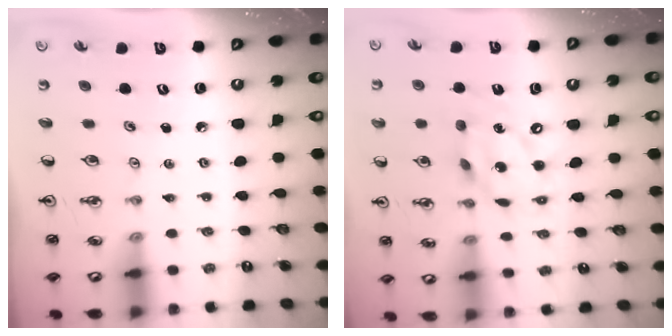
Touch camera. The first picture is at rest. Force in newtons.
{"total": 14.3, "press": 14.2, "slide": 1.7}